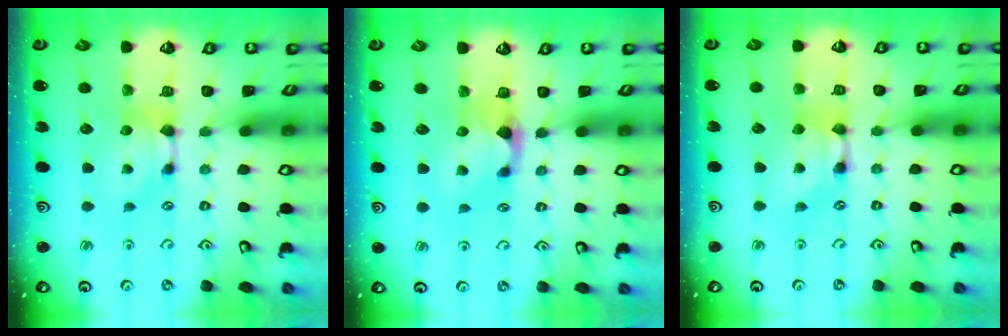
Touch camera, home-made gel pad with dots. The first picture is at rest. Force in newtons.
{"total": 1.3, "press": 0.6, "slide": 1.2}
{"total": 1.8, "press": 1.7, "slide": 0.0}